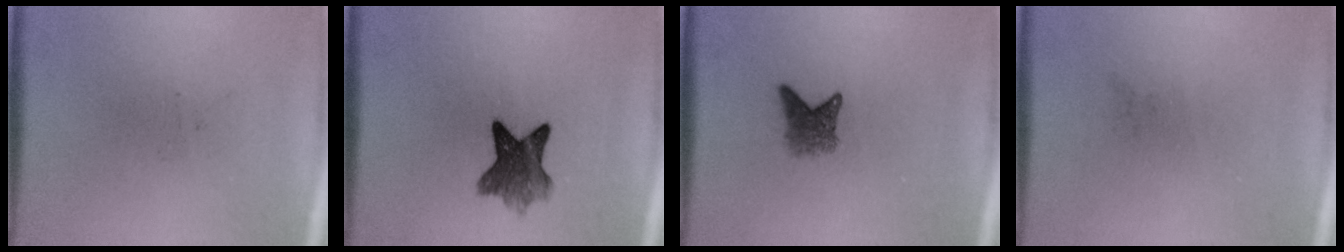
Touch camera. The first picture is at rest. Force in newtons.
{"total": 6.8}
{"total": 2.8}
{"total": 0.0}